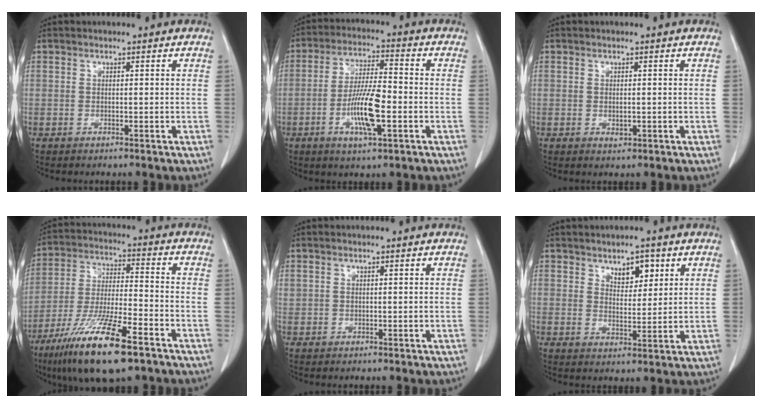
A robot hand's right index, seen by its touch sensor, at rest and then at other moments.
{"total": 9.8, "force": [-2.9, 1.9, 9.1], "torque": [-0.175, -0.002, -0.055]}
{"total": 1.1, "force": [-0.2, 0.6, 0.9], "torque": [-0.016, -0.003, 0.000]}
{"total": 16.4, "force": [-10.1, 2.3, 12.8], "torque": [-0.253, -0.037, -0.181]}
{"total": 0.7, "force": [0.4, 0.5, 0.1], "torque": [0.004, 0.009, 0.007]}
{"total": 4.5, "force": [2.6, 2.3, 2.9], "torque": [-0.040, -0.001, 0.043]}